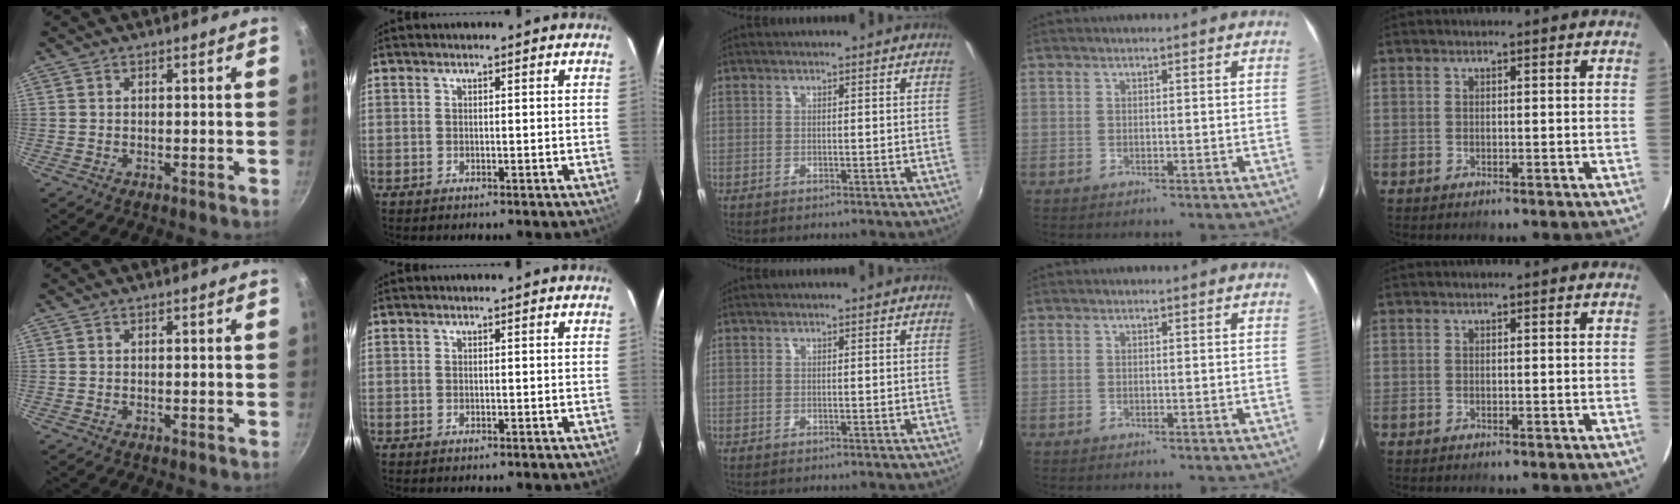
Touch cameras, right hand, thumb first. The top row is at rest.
{}